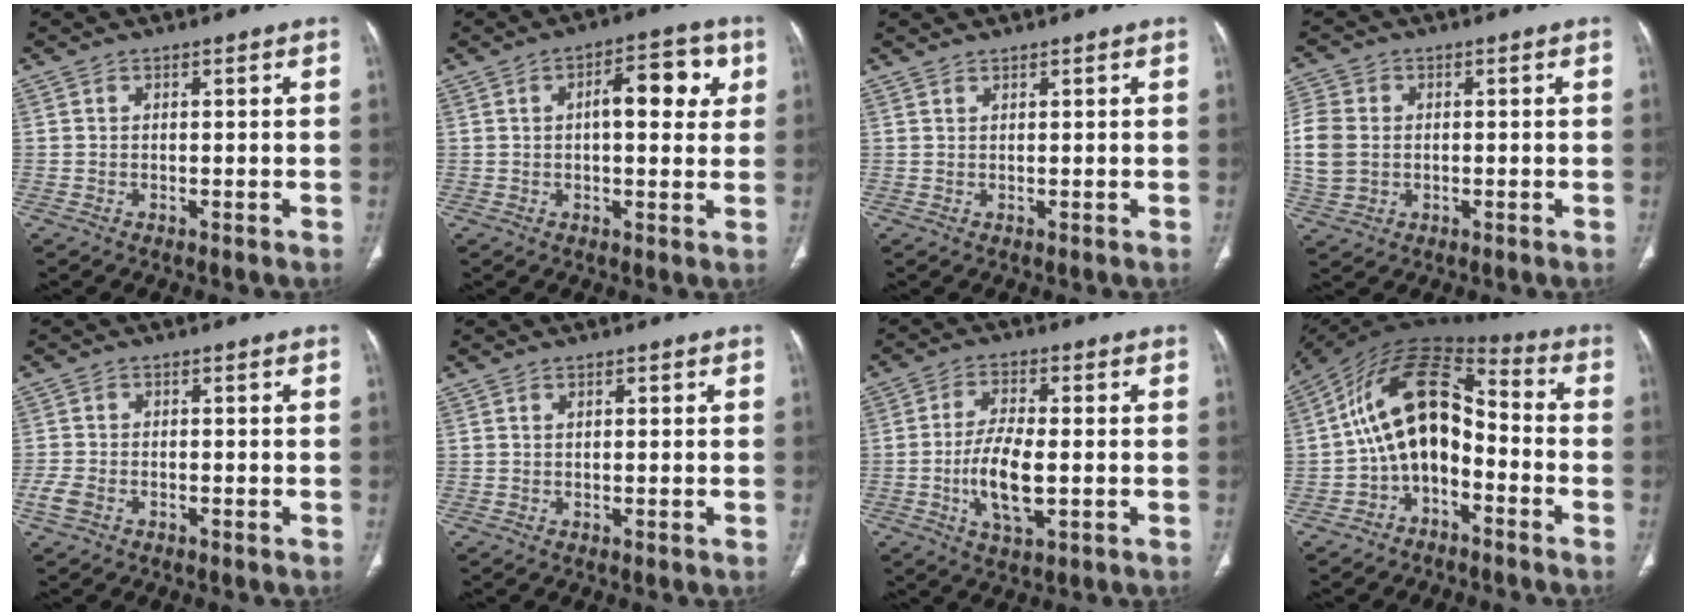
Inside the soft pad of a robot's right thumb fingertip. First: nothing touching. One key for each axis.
{"total": 10.0, "fx": 2.2, "fy": 4.6, "fz": 8.6, "tx": -0.087, "ty": 0.013, "tz": 0.025}
{"total": 0.6, "fx": 0.6, "fy": 0.0, "fz": -0.1, "tx": -0.003, "ty": 0.000, "tz": 0.014}
{"total": 8.1, "fx": -0.2, "fy": 6.4, "fz": 4.9, "tx": -0.113, "ty": 0.004, "tz": -0.004}
{"total": 3.1, "fx": -1.5, "fy": 2.0, "fz": 1.9, "tx": -0.050, "ty": 0.004, "tz": -0.028}
{"total": 0.7, "fx": 0.2, "fy": 0.4, "fz": 0.5, "tx": -0.008, "ty": 0.003, "tz": 0.004}
{"total": 9.3, "fx": -1.6, "fy": 3.6, "fz": 8.5, "tx": -0.168, "ty": -0.002, "tz": -0.029}
{"total": 14.3, "fx": -3.1, "fy": 8.9, "fz": 10.7, "tx": -0.166, "ty": 0.078, "tz": -0.062}